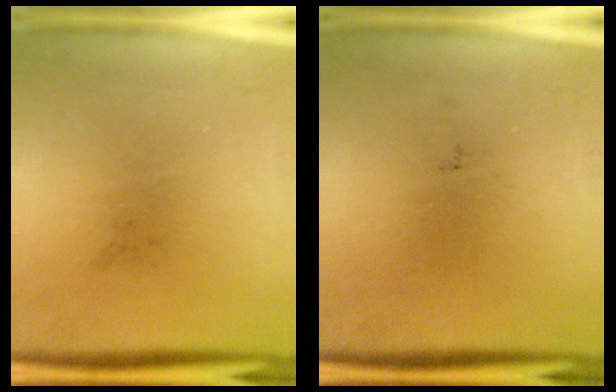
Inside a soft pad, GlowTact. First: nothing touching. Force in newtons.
{"total": 0.0}